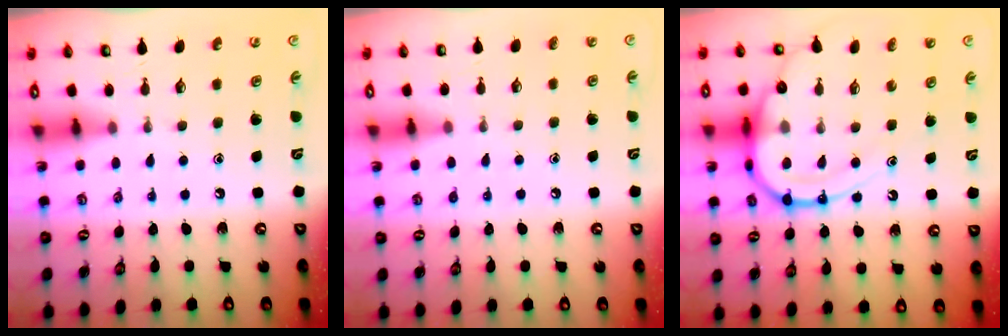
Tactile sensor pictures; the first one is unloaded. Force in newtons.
{"total": 2.3, "press": 2.3, "slide": 0.2}
{"total": 15.2, "press": 15.2, "slide": 1.4}